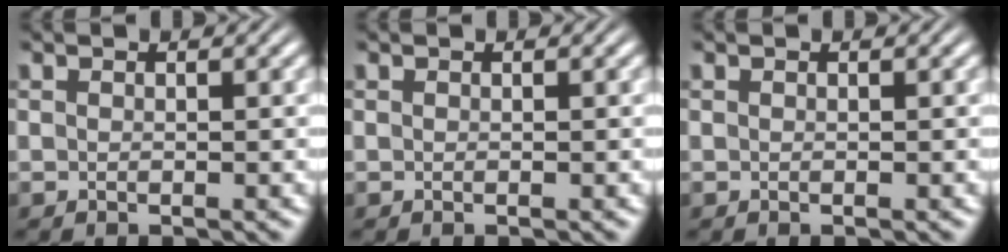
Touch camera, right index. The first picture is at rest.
{"total": 0.0}
{"total": 0.0}